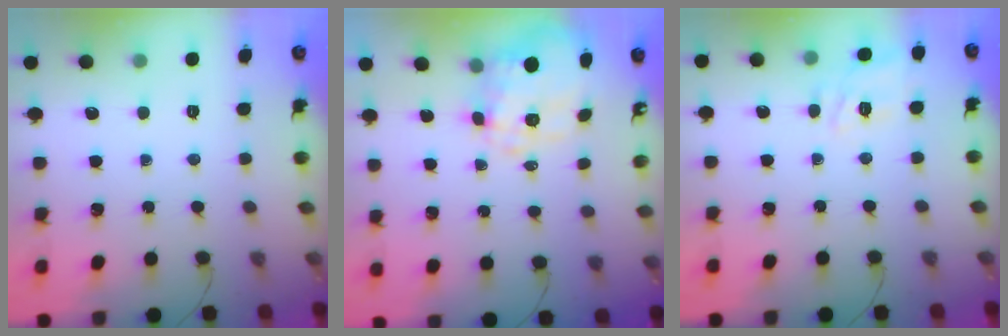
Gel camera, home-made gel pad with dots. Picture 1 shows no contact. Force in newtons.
{"total": 10.9, "press": 10.7, "slide": 2.2}
{"total": 4.5, "press": 4.4, "slide": 1.1}